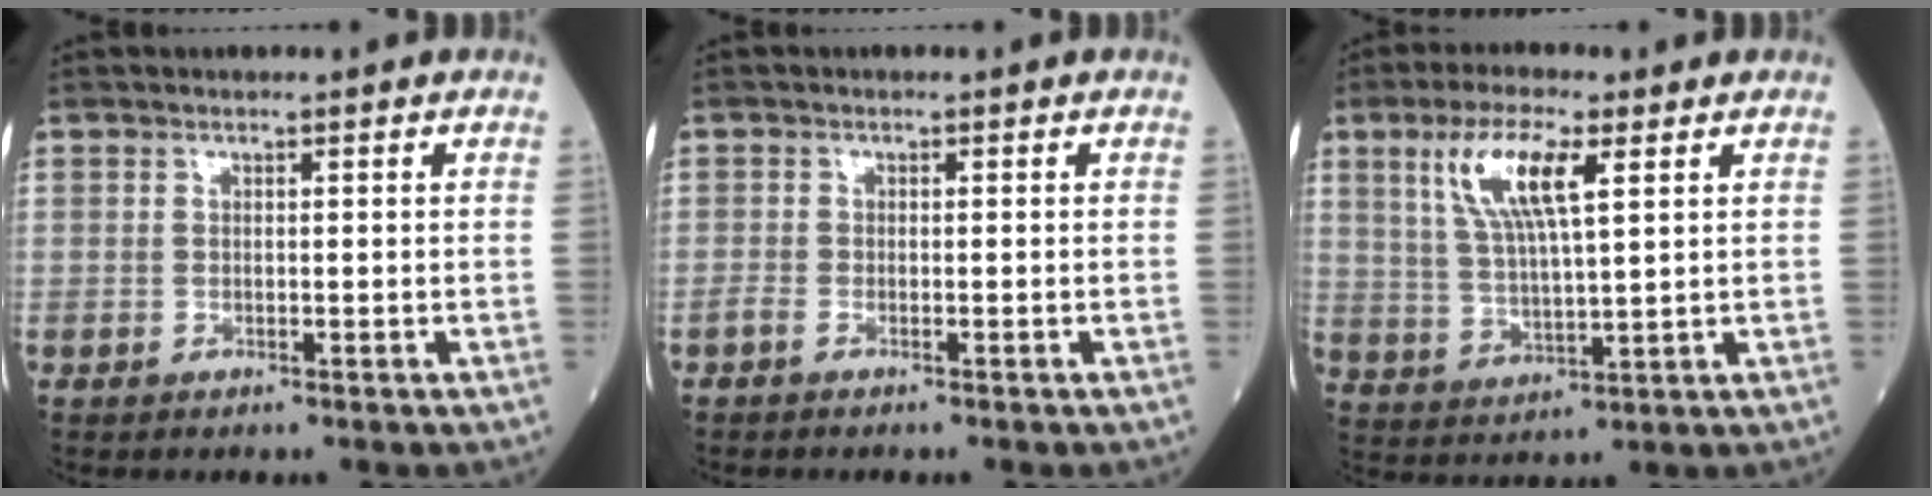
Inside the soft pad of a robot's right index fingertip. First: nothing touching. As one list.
[{"total": 1.8, "force": [-1.2, 0.8, 1.1], "torque": [-0.034, -0.003, -0.020]}, {"total": 10.1, "force": [4.1, 2.5, 8.9], "torque": [-0.188, 0.012, 0.084]}]